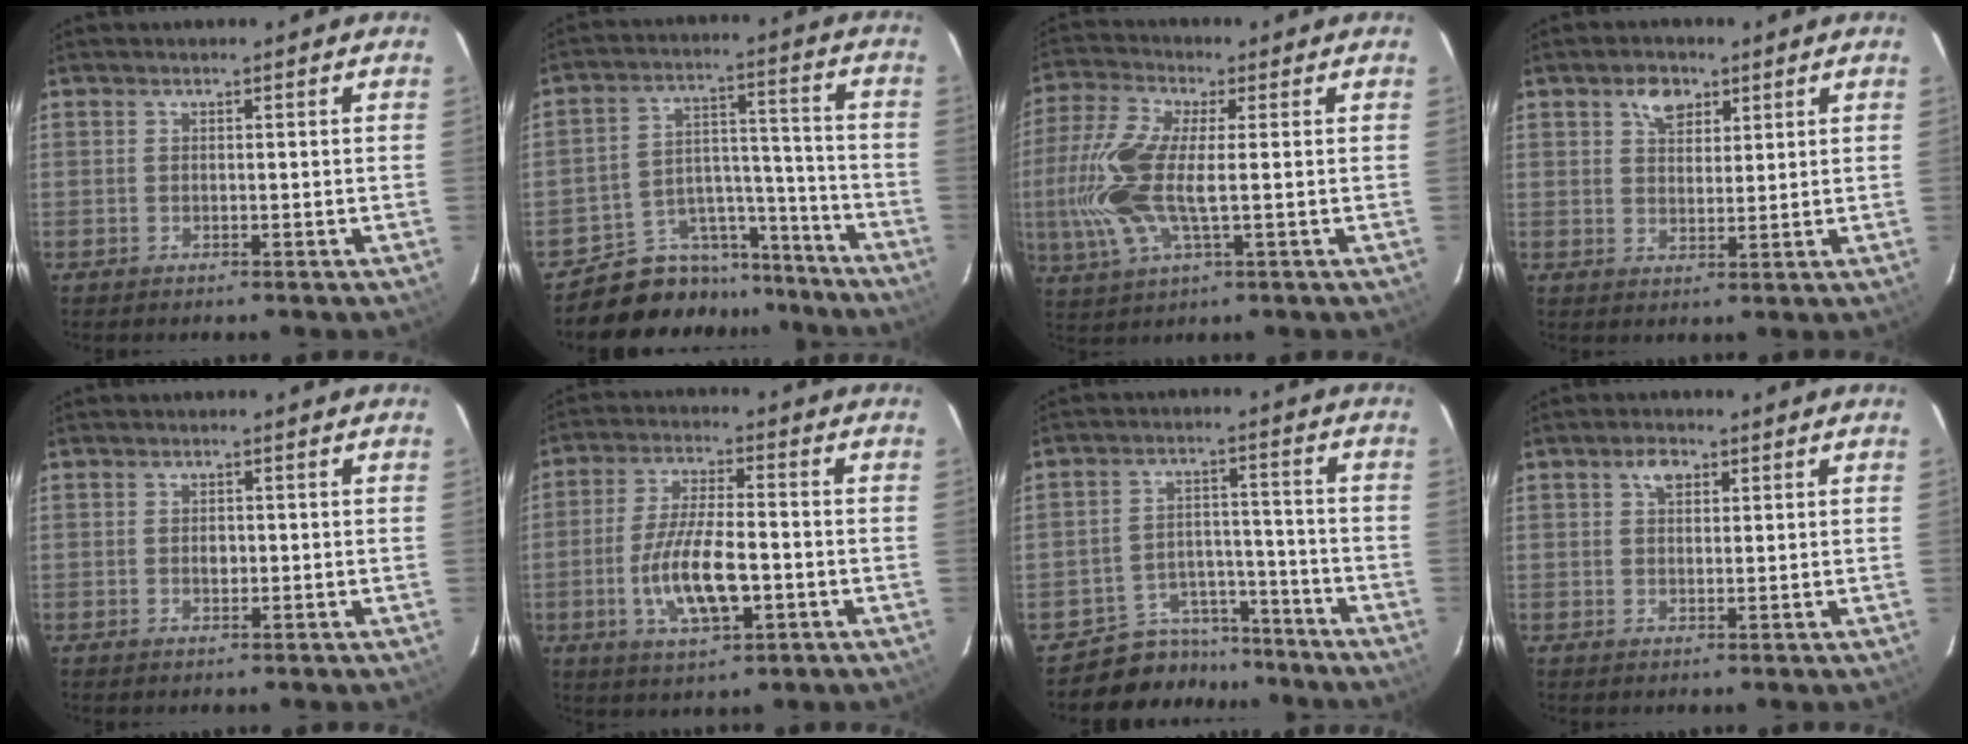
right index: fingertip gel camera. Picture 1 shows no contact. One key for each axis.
{"total": 13.0, "fx": -11.5, "fy": 6.0, "fz": -0.1, "tx": 0.000, "ty": 0.071, "tz": -0.173}
{"total": 14.1, "fx": -0.5, "fy": 5.0, "fz": 13.1, "tx": -0.289, "ty": 0.003, "tz": -0.014}
{"total": 4.7, "fx": 2.6, "fy": 3.0, "fz": 2.5, "tx": -0.032, "ty": 0.010, "tz": 0.048}
{"total": 1.3, "fx": -0.1, "fy": 0.9, "fz": 0.8, "tx": -0.013, "ty": 0.003, "tz": -0.002}
{"total": 11.6, "fx": -3.2, "fy": 3.8, "fz": 10.5, "tx": -0.209, "ty": -0.007, "tz": -0.055}
{"total": 9.3, "fx": -8.0, "fy": 4.7, "fz": -0.5, "tx": -0.003, "ty": 0.043, "tz": -0.121}
{"total": 3.0, "fx": 1.4, "fy": 1.9, "fz": 1.9, "tx": -0.031, "ty": 0.010, "tz": 0.024}